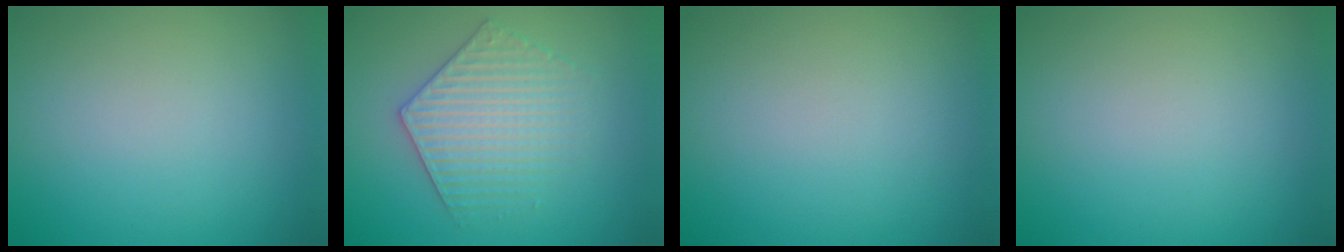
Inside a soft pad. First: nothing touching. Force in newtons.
{"total": 3.8, "press": 3.8, "slide": 0.6}
{"total": 0.0}
{"total": 0.0}